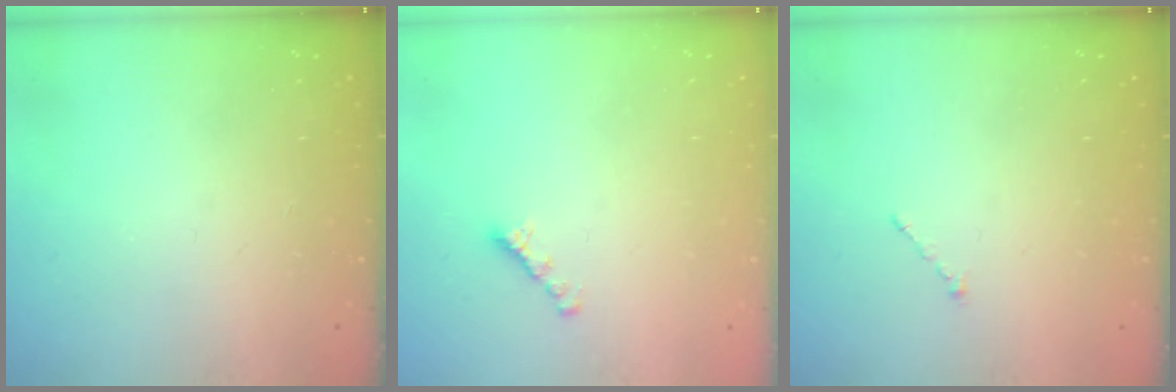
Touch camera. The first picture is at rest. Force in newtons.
{"total": 2.7, "press": 2.6, "slide": 0.8}
{"total": 1.0, "press": 0.9, "slide": 0.3}